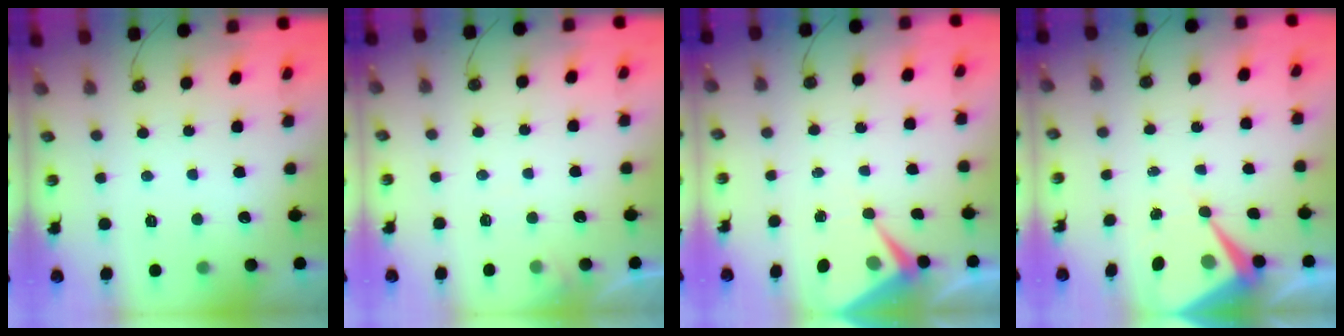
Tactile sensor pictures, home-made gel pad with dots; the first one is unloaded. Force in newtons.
{"total": 4.7, "press": 4.6, "slide": 0.5}
{"total": 6.3, "press": 6.3, "slide": 0.7}
{"total": 8.9, "press": 8.9, "slide": 0.5}